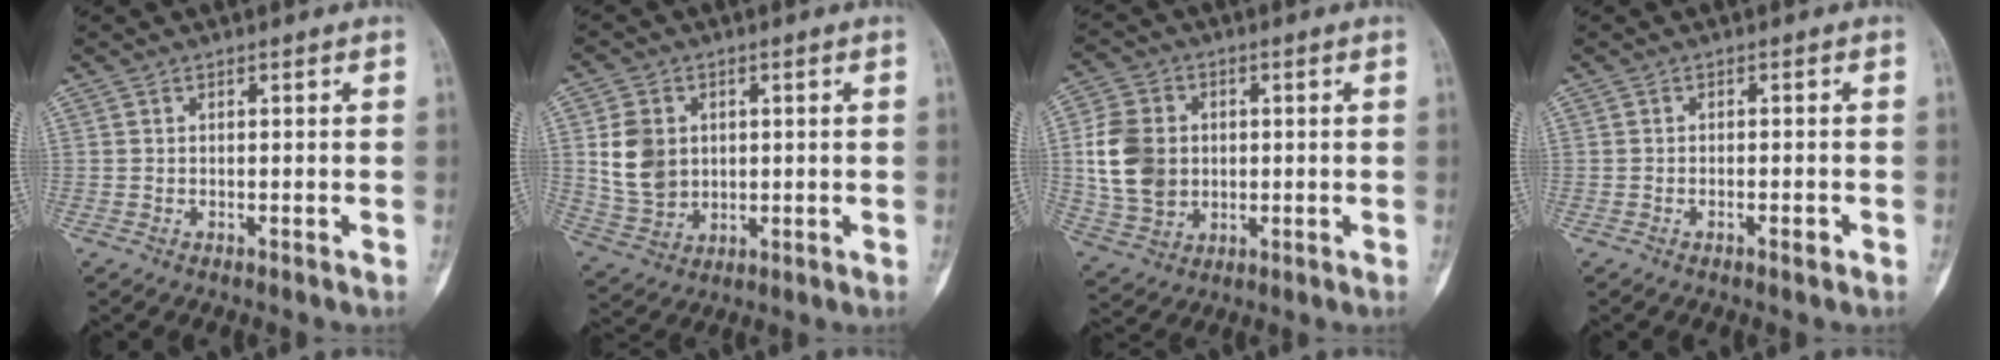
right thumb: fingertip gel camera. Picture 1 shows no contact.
{"total": 9.3, "force": [1.7, 7.5, 5.2], "torque": [-0.080, -0.006, 0.043]}
{"total": 11.8, "force": [0.8, 9.5, 6.9], "torque": [-0.118, 0.002, 0.021]}
{"total": 1.4, "force": [-0.8, 0.4, 1.1], "torque": [-0.017, 0.005, -0.012]}